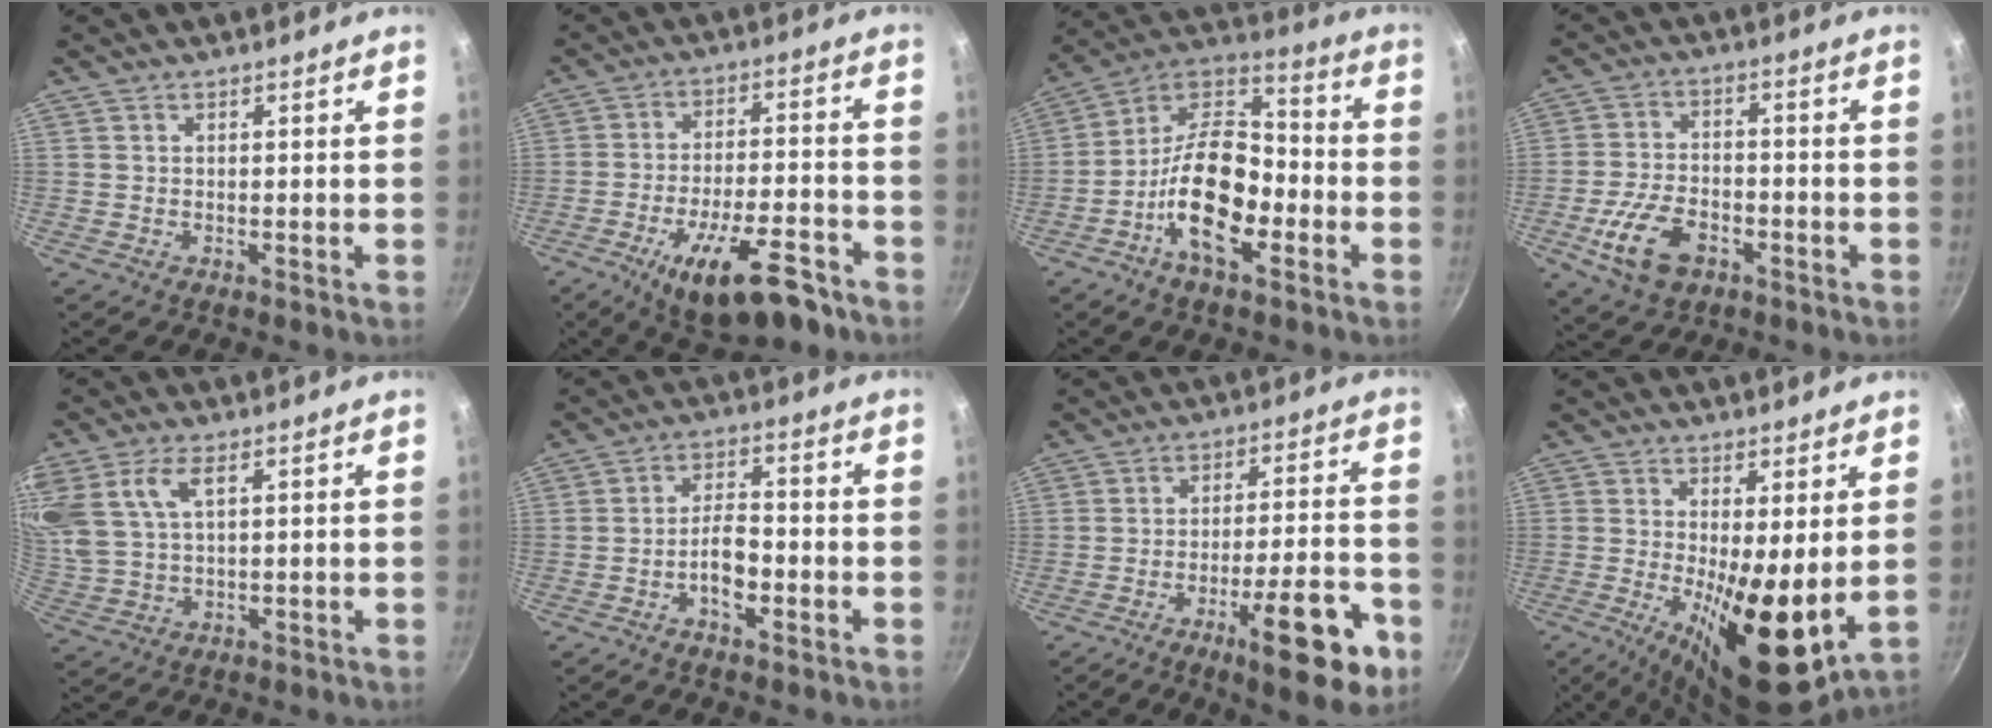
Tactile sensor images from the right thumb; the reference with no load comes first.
{"total": 16.6, "force": [-9.4, 6.3, 12.2], "torque": [-0.177, 0.043, -0.137]}
{"total": 17.6, "force": [-5.9, 8.9, 13.9], "torque": [-0.222, 0.049, -0.123]}
{"total": 11.0, "force": [-4.5, 6.7, 7.5], "torque": [-0.134, 0.020, -0.079]}
{"total": 10.3, "force": [4.3, 5.3, 7.7], "torque": [-0.159, 0.002, 0.090]}
{"total": 6.4, "force": [-2.3, 2.9, 5.2], "torque": [-0.083, 0.026, -0.042]}
{"total": 16.6, "force": [-7.8, 4.2, 14.0], "torque": [-0.173, 0.040, -0.105]}
{"total": 15.0, "force": [-0.4, 4.9, 14.1], "torque": [-0.207, -0.033, 0.005]}